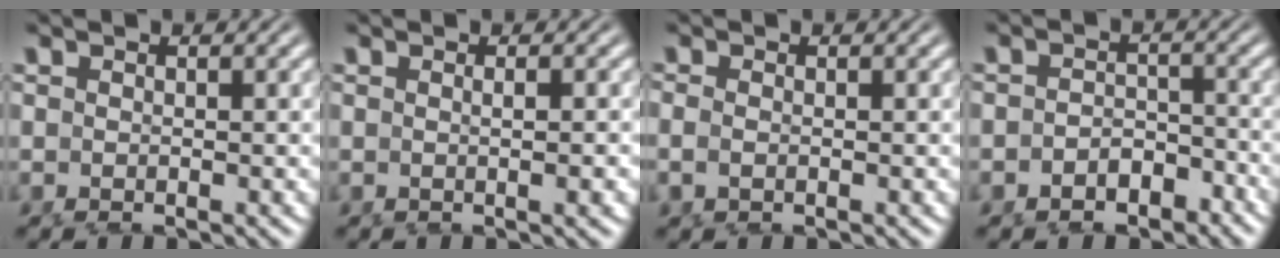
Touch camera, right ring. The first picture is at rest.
{"total": 1.0, "force": [0.1, -0.8, 0.6], "torque": [-0.005, 0.005, 0.000]}
{"total": 1.0, "force": [-0.1, 0.1, 1.0], "torque": [-0.025, -0.004, 0.002]}
{"total": 2.7, "force": [-2.4, 1.3, 0.2], "torque": [0.012, 0.004, -0.046]}